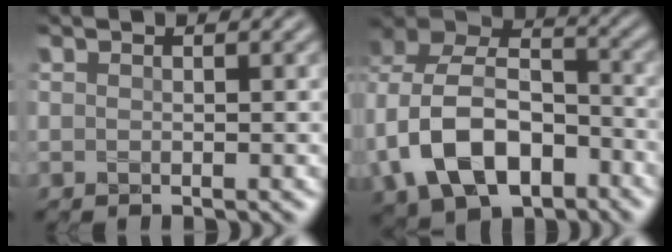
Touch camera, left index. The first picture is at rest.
{"total": 12.8, "force": [-3.6, 9.0, 8.4], "torque": [-0.178, -0.016, -0.067]}